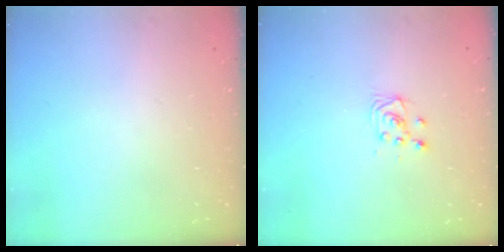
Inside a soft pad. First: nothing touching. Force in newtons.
{"total": 3.4, "press": 3.4, "slide": 0.4}